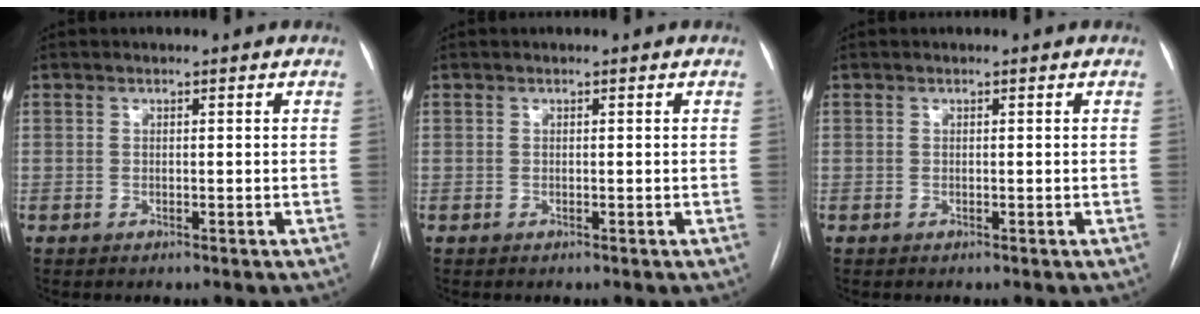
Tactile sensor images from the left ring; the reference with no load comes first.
{"total": 0.0}
{"total": 0.0}